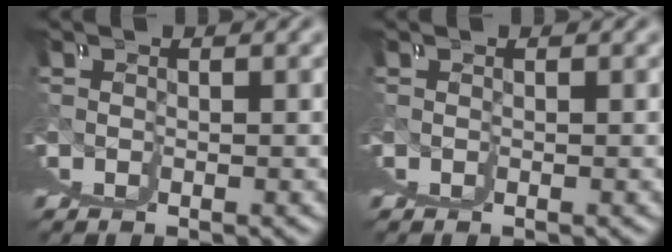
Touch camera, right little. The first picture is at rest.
{"total": 0.0}